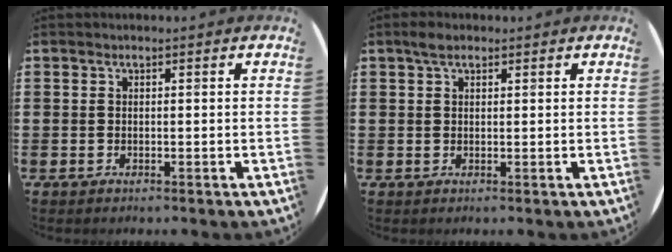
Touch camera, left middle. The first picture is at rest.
{"total": 1.9, "force": [1.3, 0.9, 1.0], "torque": [-0.014, 0.002, 0.022]}